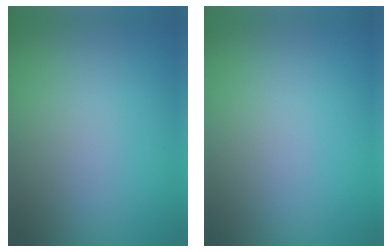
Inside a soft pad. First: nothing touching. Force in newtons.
{"total": 0.0}